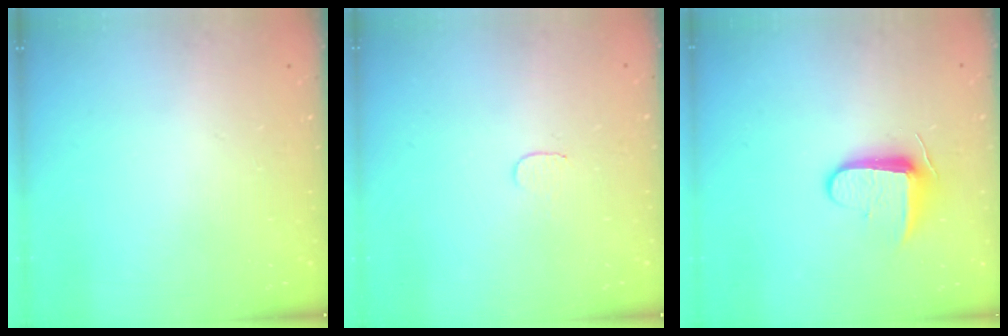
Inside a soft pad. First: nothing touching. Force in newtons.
{"total": 3.4, "press": 3.4, "slide": 0.2}
{"total": 8.9, "press": 8.9, "slide": 0.9}